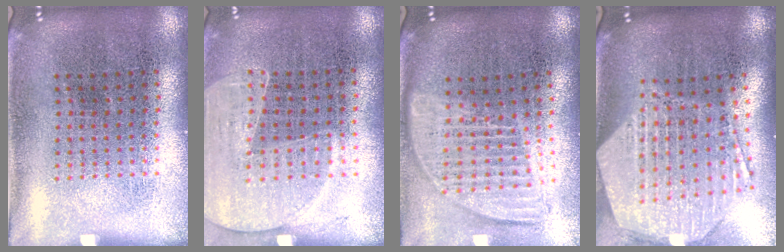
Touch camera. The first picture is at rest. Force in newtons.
{"total": 1.6, "press": 1.4, "slide": 0.7}
{"total": 1.8, "press": 1.6, "slide": 1.0}
{"total": 3.0, "press": 2.4, "slide": 1.8}